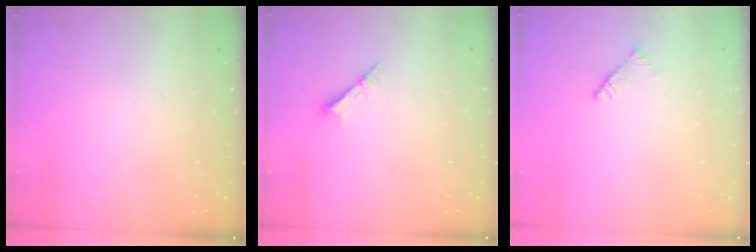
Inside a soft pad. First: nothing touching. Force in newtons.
{"total": 2.7, "press": 2.7, "slide": 0.3}
{"total": 2.9, "press": 2.9, "slide": 0.5}